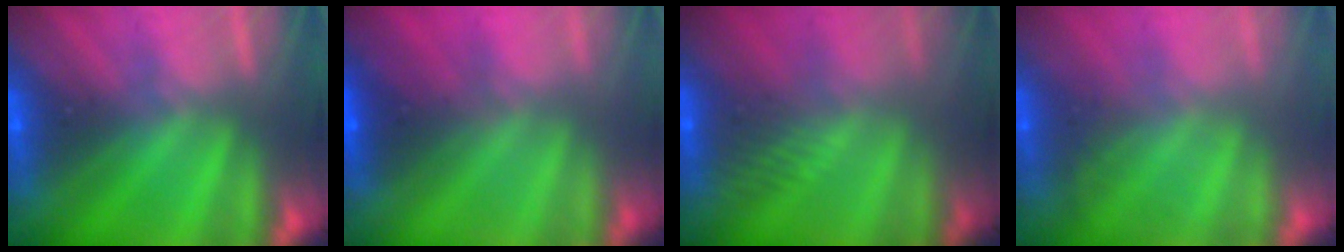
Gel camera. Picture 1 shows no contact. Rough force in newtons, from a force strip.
{"total": 2.2}
{"total": 2.6}
{"total": 2.3}